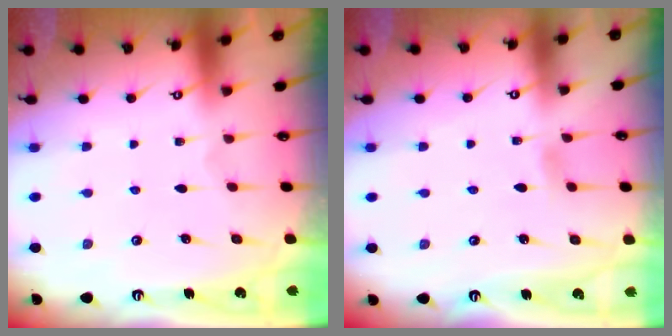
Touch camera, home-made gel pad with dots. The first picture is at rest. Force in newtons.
{"total": 2.9, "press": 2.8, "slide": 0.4}